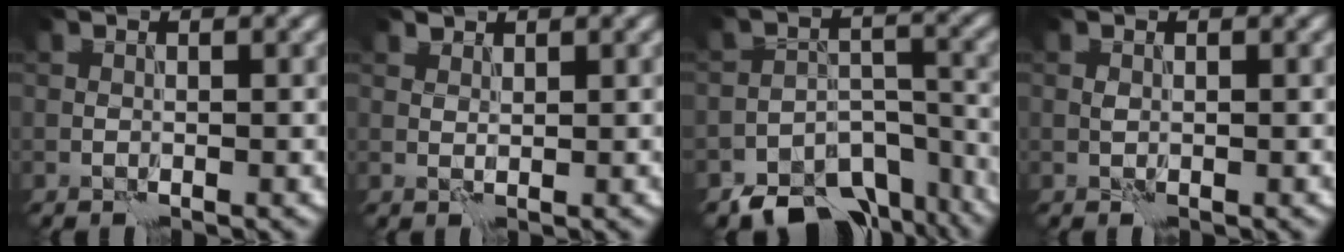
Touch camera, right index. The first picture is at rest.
{"total": 1.2, "force": [1.1, 0.4, 0.0], "torque": [0.000, 0.000, 0.022]}
{"total": 9.6, "force": [-7.8, 4.7, 2.7], "torque": [-0.026, -0.008, -0.108]}
{"total": 0.0}